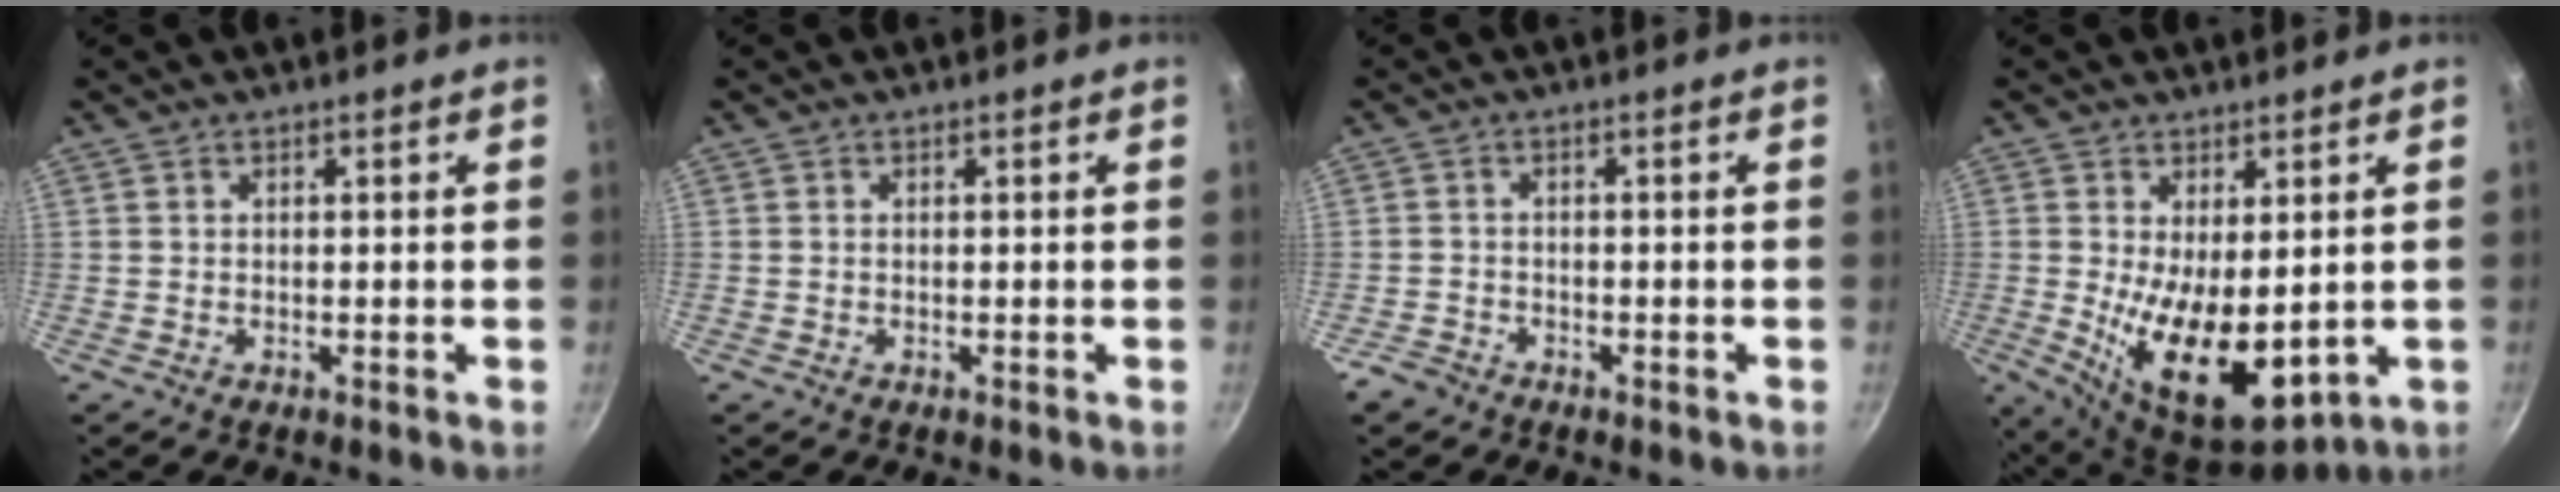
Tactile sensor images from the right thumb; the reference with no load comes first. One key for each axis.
{"total": 0.0}
{"total": 3.0, "fx": -2.1, "fy": 1.9, "fz": 0.7, "tx": -0.013, "ty": 0.023, "tz": -0.036}
{"total": 13.7, "fx": -0.3, "fy": 7.0, "fz": 11.8, "tx": -0.174, "ty": -0.035, "tz": 0.014}